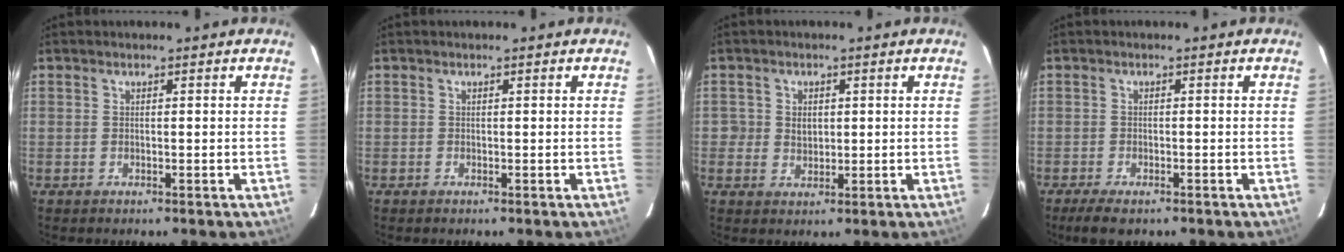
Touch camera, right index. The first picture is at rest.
{"total": 0.0}
{"total": 3.0, "force": [0.2, 2.9, 0.9], "torque": [-0.019, 0.006, 0.004]}
{"total": 4.4, "force": [-3.3, 1.5, 2.6], "torque": [-0.063, -0.017, -0.056]}